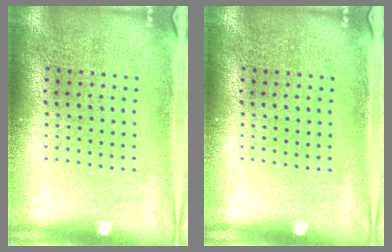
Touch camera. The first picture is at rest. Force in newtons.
{"total": 0.0}